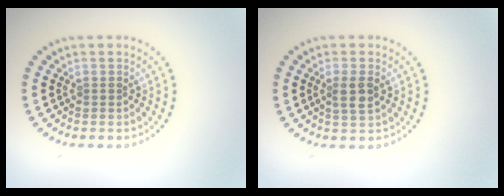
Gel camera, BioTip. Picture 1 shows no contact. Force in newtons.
{"total": 2.1, "press": 1.9, "slide": 0.8}